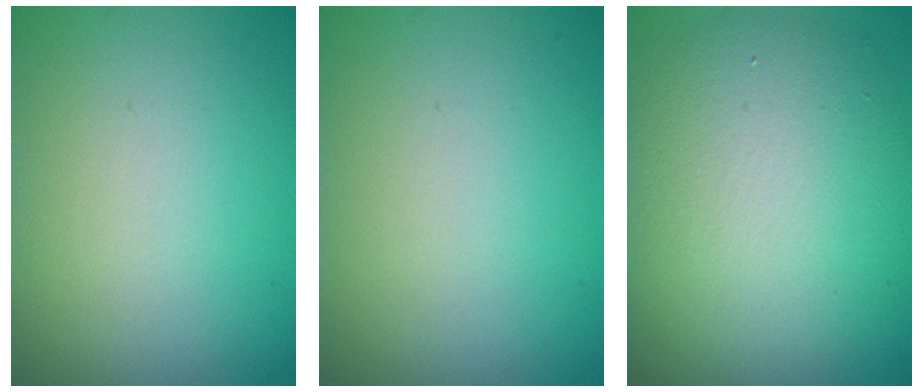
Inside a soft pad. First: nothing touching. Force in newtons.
{"total": 0.0}
{"total": 10.4, "press": 10.3, "slide": 0.7}